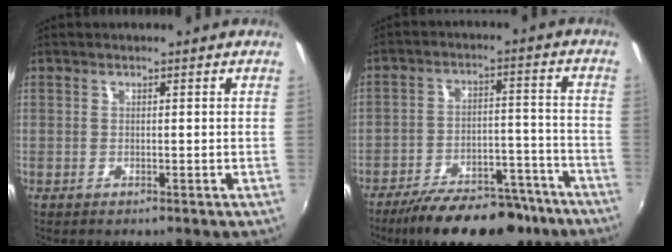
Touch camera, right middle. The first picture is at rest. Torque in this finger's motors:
{"motor_torque": [0.89, -1.12, 0.83, 0.21]}